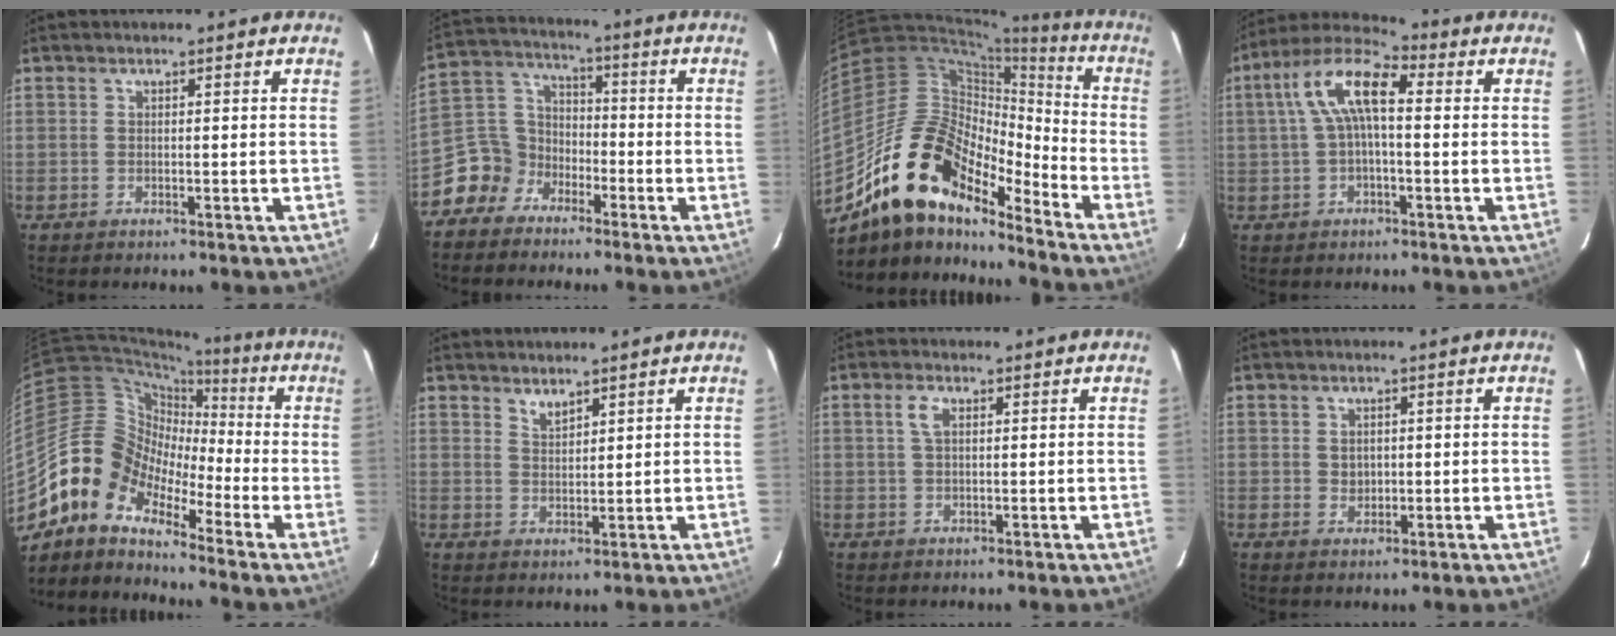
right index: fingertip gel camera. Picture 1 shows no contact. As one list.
[{"total": 8.3, "force": [-5.7, 6.1, 0.6], "torque": [-0.028, 0.042, -0.126]}, {"total": 18.9, "force": [-14.6, 7.4, 9.5], "torque": [-0.166, 0.005, -0.277]}, {"total": 10.8, "force": [1.5, 4.3, 9.8], "torque": [-0.195, 0.032, 0.019]}, {"total": 10.8, "force": [-7.4, 6.6, 4.3], "torque": [-0.075, 0.029, -0.176]}, {"total": 2.5, "force": [2.2, 0.6, 1.0], "torque": [-0.017, 0.000, 0.040]}, {"total": 2.4, "force": [0.8, 1.2, 1.9], "torque": [-0.041, 0.006, 0.015]}, {"total": 2.2, "force": [0.3, 2.0, 1.0], "torque": [-0.014, 0.004, 0.008]}]